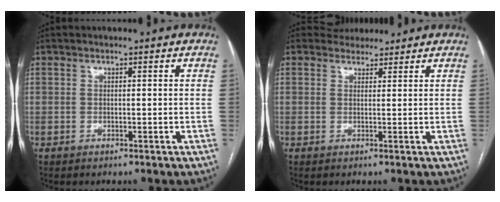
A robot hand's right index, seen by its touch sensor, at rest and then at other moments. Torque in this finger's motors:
{"motor_torque": [0.51, -0.26, 0.02, 0.01]}